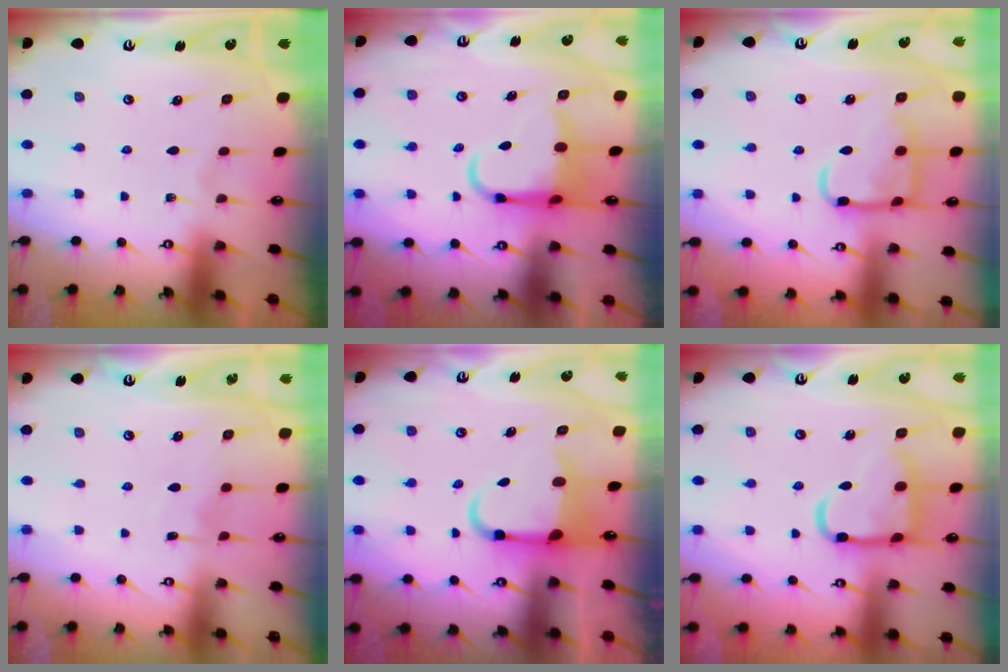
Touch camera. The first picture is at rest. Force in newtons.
{"total": 6.9, "press": 6.6, "slide": 1.8}
{"total": 12.7, "press": 12.7, "slide": 1.1}
{"total": 4.7, "press": 4.7, "slide": 0.6}
{"total": 5.4, "press": 5.3, "slide": 1.2}
{"total": 14.3, "press": 14.2, "slide": 1.4}